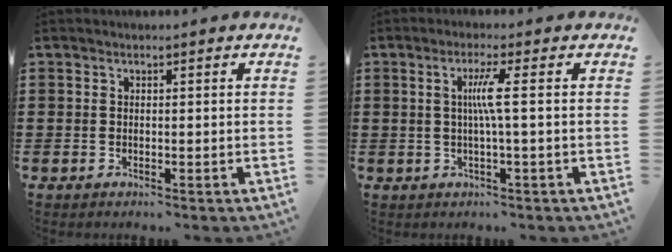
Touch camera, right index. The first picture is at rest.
{"total": 4.0, "force": [0.2, -0.5, 3.9], "torque": [-0.076, -0.005, -0.003]}